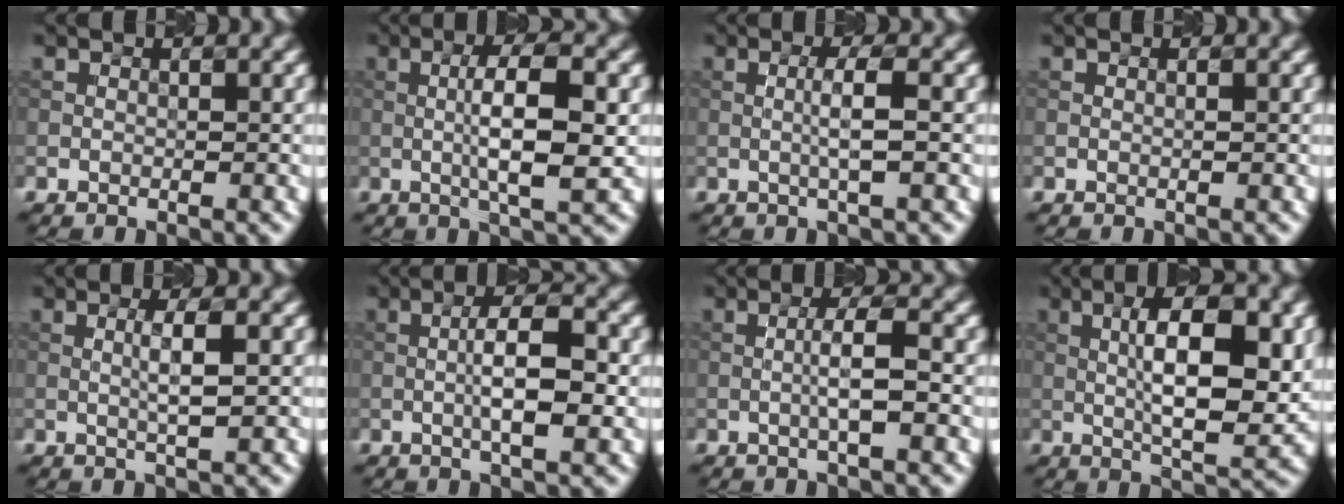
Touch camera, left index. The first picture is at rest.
{"total": 6.2, "force": [0.0, 1.3, 6.0], "torque": [-0.106, 0.005, -0.003]}
{"total": 2.3, "force": [0.0, 0.1, 2.3], "torque": [-0.046, 0.004, -0.004]}
{"total": 0.0}
{"total": 2.6, "force": [0.3, 0.3, 2.5], "torque": [-0.044, 0.006, 0.001]}
{"total": 5.2, "force": [-0.3, 1.3, 5.0], "torque": [-0.091, 0.008, -0.010]}
{"total": 3.0, "force": [-0.3, 0.3, 2.9], "torque": [-0.052, 0.006, -0.010]}
{"total": 9.3, "force": [1.0, 2.8, 8.8], "torque": [-0.131, 0.001, 0.016]}